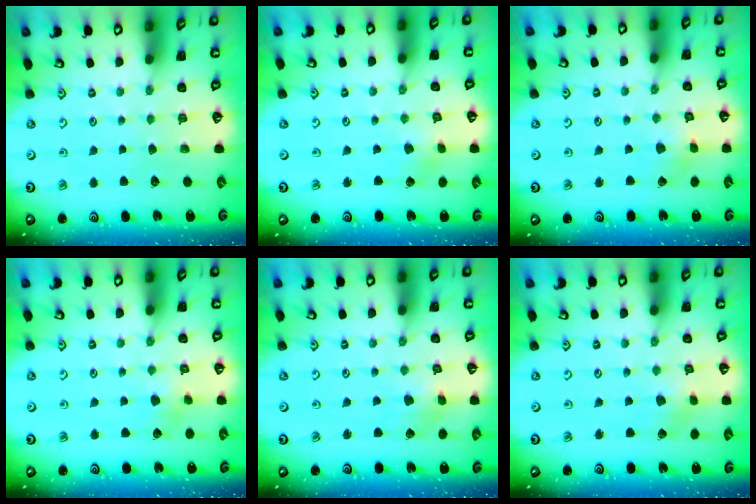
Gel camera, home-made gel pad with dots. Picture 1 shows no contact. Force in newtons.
{"total": 1.7, "press": 1.7, "slide": 0.2}
{"total": 2.6, "press": 2.6, "slide": 0.2}
{"total": 3.2, "press": 3.2, "slide": 0.4}
{"total": 3.0, "press": 3.0, "slide": 0.4}
{"total": 2.3, "press": 2.2, "slide": 0.4}